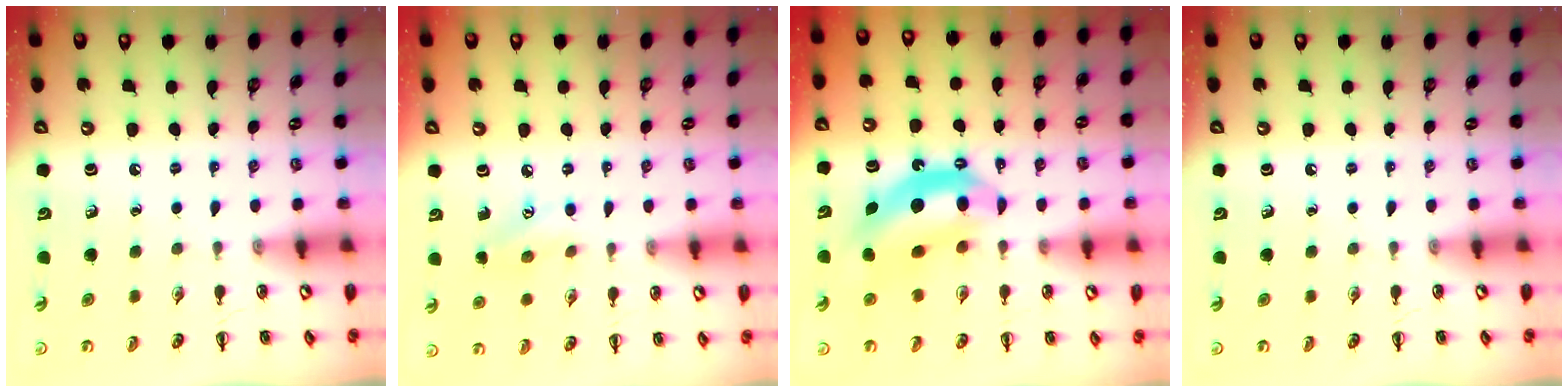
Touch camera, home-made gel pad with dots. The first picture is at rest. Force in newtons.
{"total": 6.5, "press": 6.4, "slide": 1.5}
{"total": 11.4, "press": 10.9, "slide": 3.2}
{"total": 0.0}